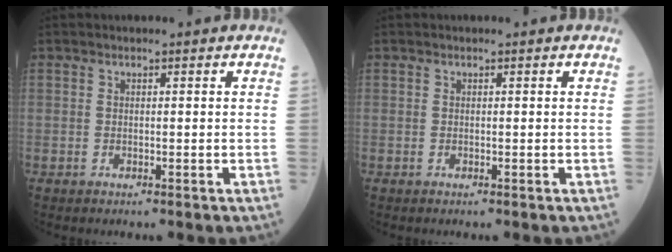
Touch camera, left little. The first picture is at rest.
{"total": 0.0}